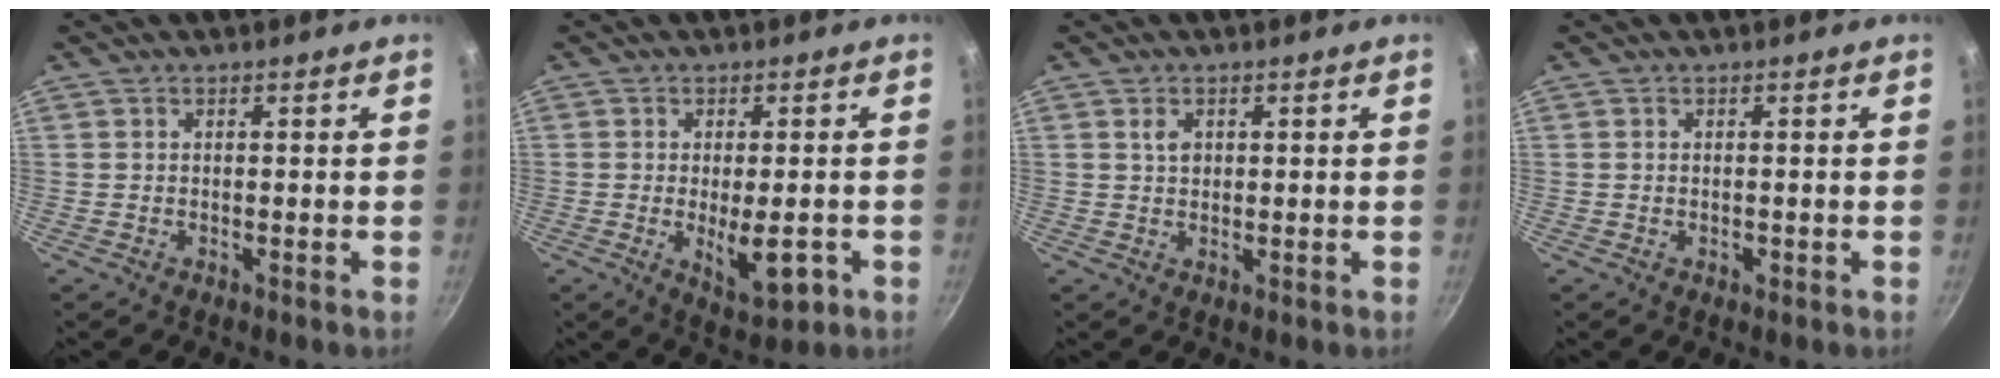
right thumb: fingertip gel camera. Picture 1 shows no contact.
{"total": 8.1, "force": [-2.1, 3.5, 7.1], "torque": [-0.084, -0.002, -0.019]}
{"total": 2.3, "force": [0.8, 1.6, 1.5], "torque": [-0.018, -0.002, 0.013]}
{"total": 0.7, "force": [-0.2, 0.5, 0.5], "torque": [-0.007, 0.001, -0.003]}